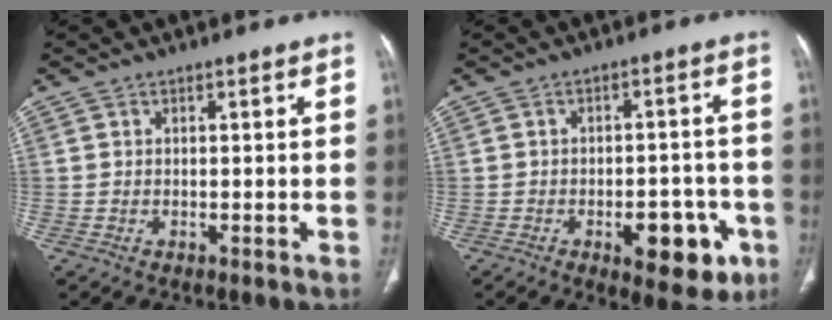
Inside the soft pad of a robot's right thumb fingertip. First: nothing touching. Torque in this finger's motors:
{"motor_torque": [2.13, 1.61, 0.65, -0.76, 0.26]}